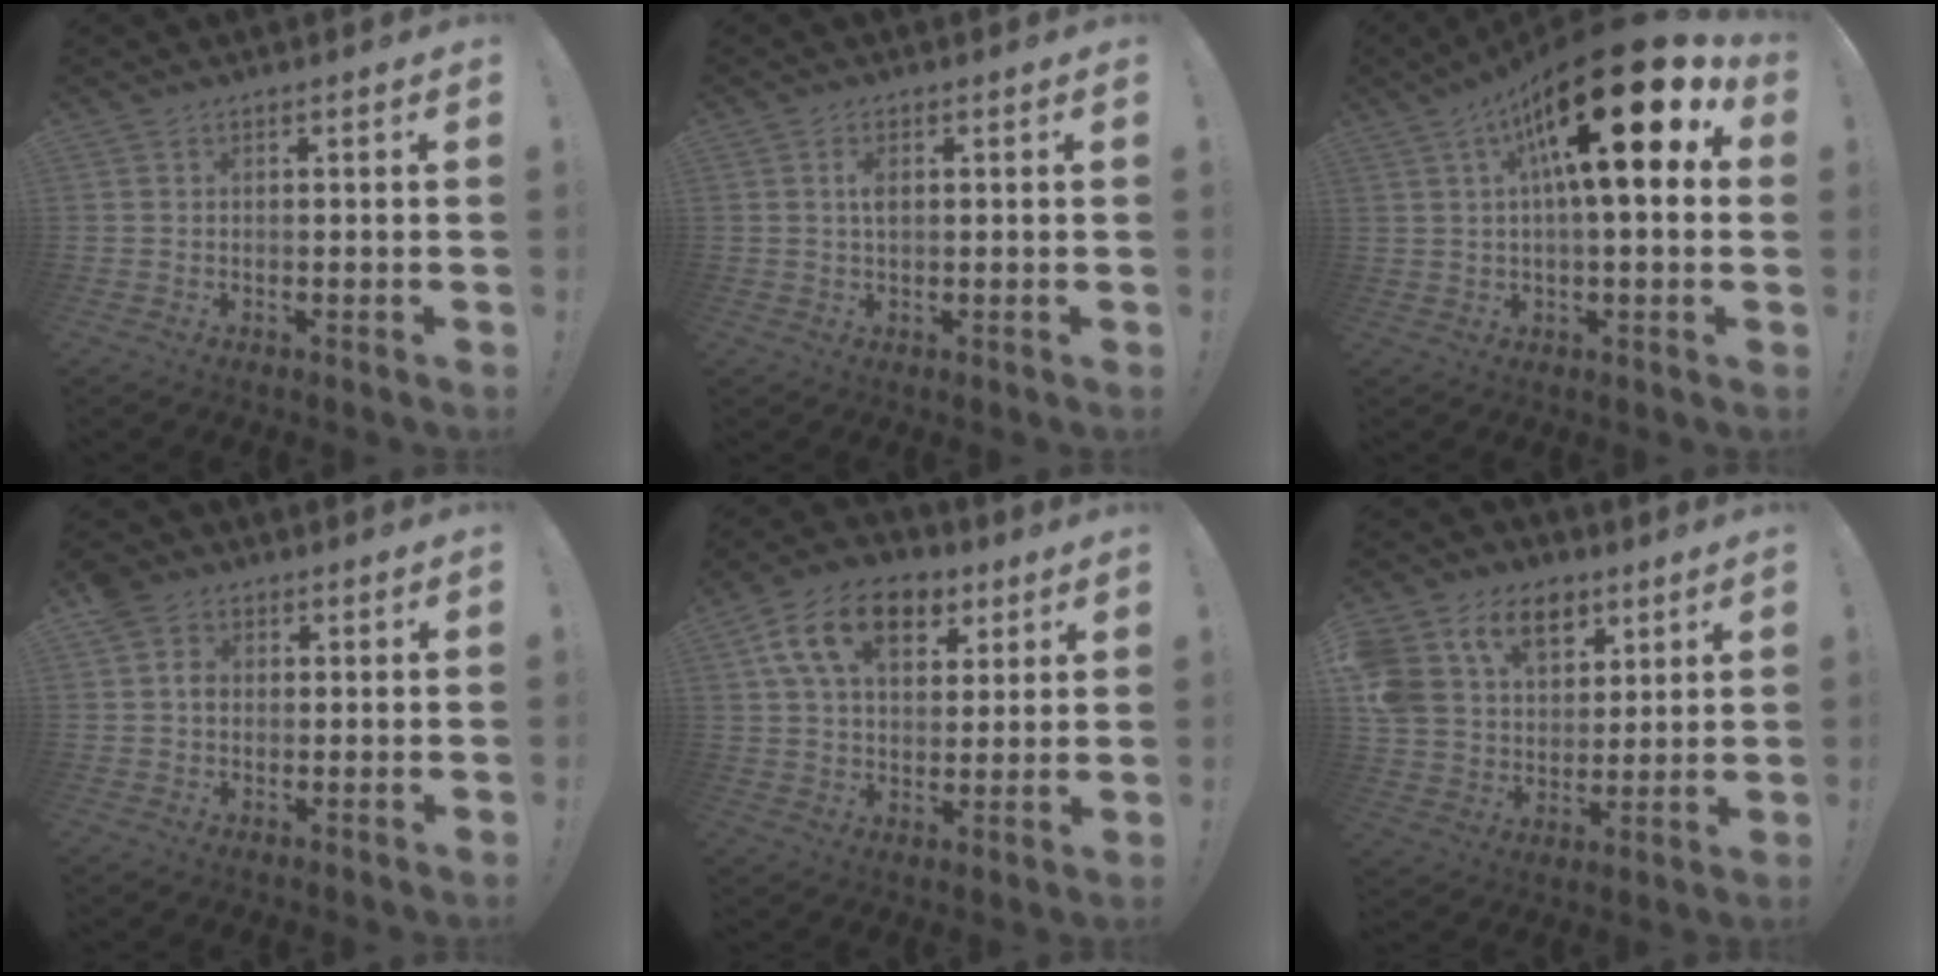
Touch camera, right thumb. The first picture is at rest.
{"total": 2.5, "force": [0.5, 1.2, 2.2], "torque": [-0.031, 0.000, 0.004]}
{"total": 22.4, "force": [8.2, 5.5, 20.1], "torque": [-0.325, -0.056, 0.122]}
{"total": 5.0, "force": [0.8, 4.3, 2.3], "torque": [-0.030, 0.006, 0.016]}
{"total": 16.5, "force": [7.4, 10.6, 10.3], "torque": [-0.172, -0.018, 0.137]}
{"total": 16.4, "force": [8.6, 11.7, 7.7], "torque": [-0.132, -0.035, 0.169]}